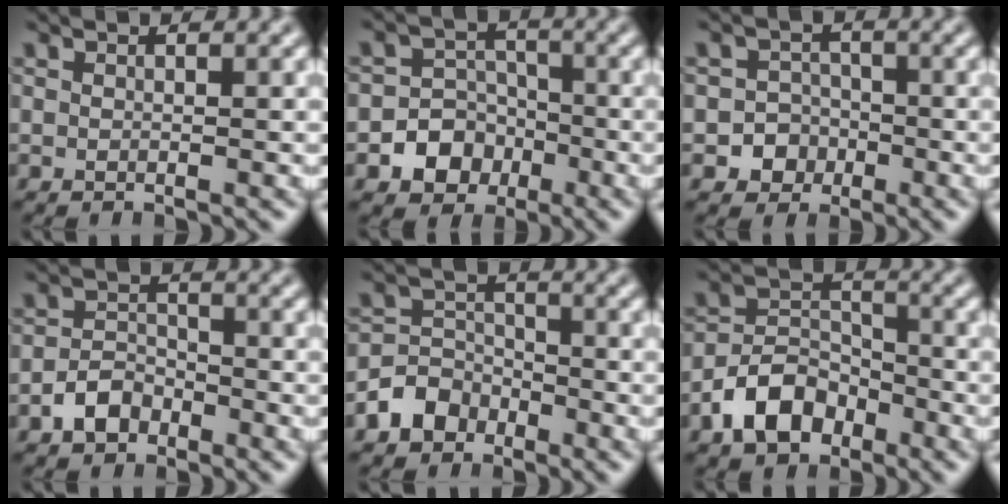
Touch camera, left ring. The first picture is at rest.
{"total": 5.7, "force": [-2.4, 4.9, 1.4], "torque": [0.012, -0.003, -0.065]}
{"total": 3.4, "force": [-1.5, 3.0, 0.4], "torque": [0.027, 0.005, -0.036]}
{"total": 2.8, "force": [-1.8, 1.8, 1.2], "torque": [-0.017, 0.009, -0.038]}
{"total": 3.6, "force": [-2.2, 2.7, 0.9], "torque": [-0.013, 0.005, -0.047]}
{"total": 5.4, "force": [-3.1, 3.5, 2.5], "torque": [-0.045, 0.001, -0.065]}